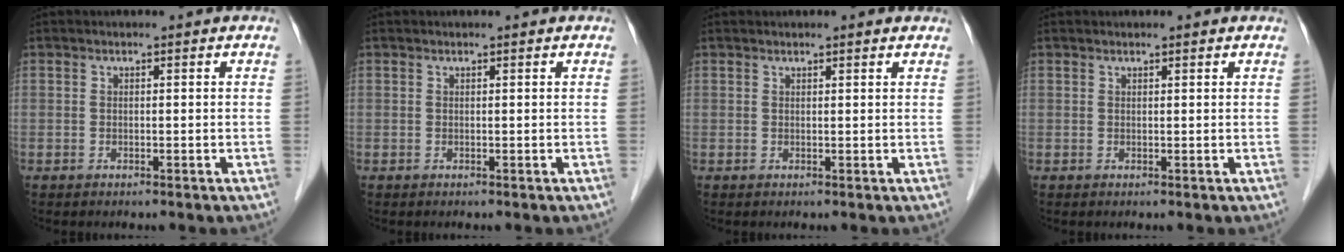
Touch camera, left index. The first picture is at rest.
{"total": 0.0}
{"total": 1.7, "force": [1.6, 0.3, 0.4], "torque": [-0.011, 0.016, 0.019]}
{"total": 0.8, "force": [0.8, 0.1, 0.2], "torque": [-0.007, 0.012, 0.014]}